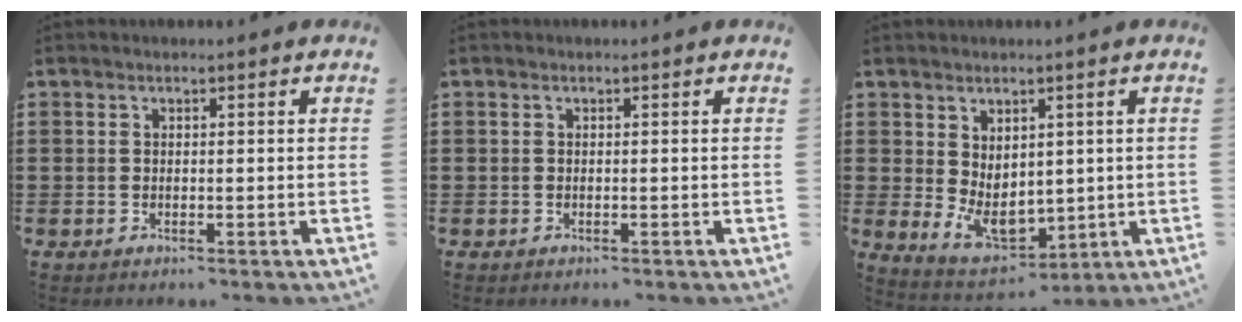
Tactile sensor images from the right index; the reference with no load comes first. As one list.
[{"total": 0.0}, {"total": 6.1, "force": [0.4, 4.3, 4.3], "torque": [-0.077, -0.004, 0.010]}]